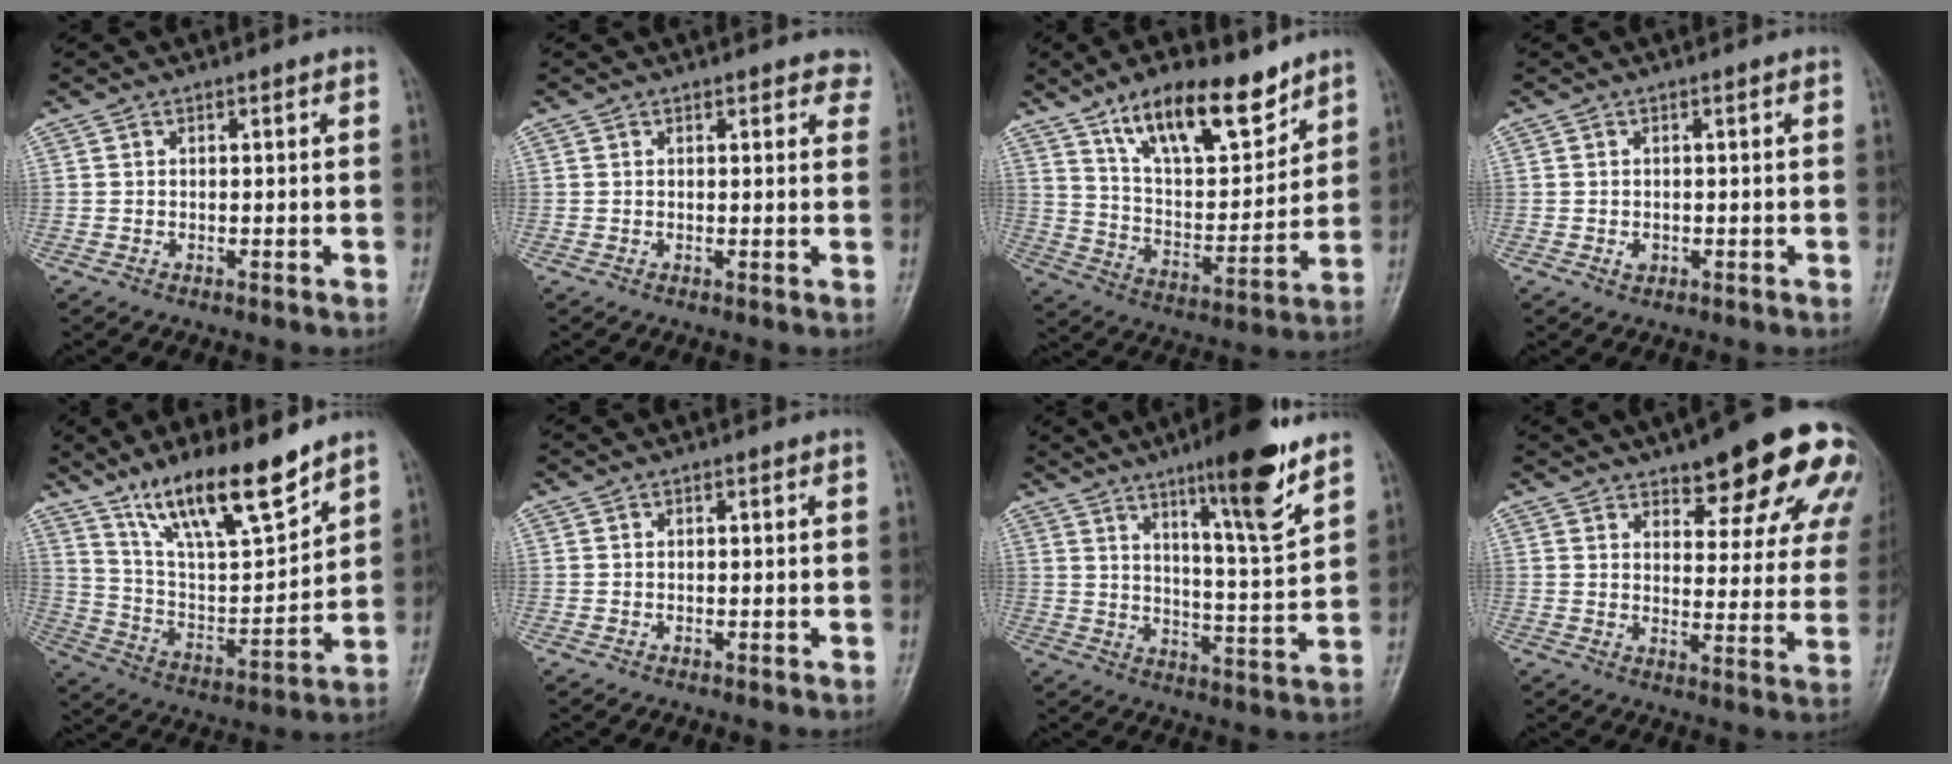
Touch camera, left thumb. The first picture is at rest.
{"total": 3.6, "force": [2.8, 1.6, 1.5], "torque": [0.012, -0.007, 0.023]}
{"total": 17.3, "force": [11.7, 6.6, 10.8], "torque": [-0.139, -0.066, 0.211]}
{"total": 1.3, "force": [-0.2, 1.0, 0.8], "torque": [-0.006, 0.000, -0.002]}
{"total": 17.3, "force": [12.6, 4.1, 11.1], "torque": [-0.166, -0.069, 0.237]}
{"total": 0.0}
{"total": 14.3, "force": [9.1, 1.8, 10.8], "torque": [-0.151, -0.061, 0.144]}
{"total": 18.4, "force": [11.6, 6.4, 12.7], "torque": [-0.117, -0.048, 0.144]}